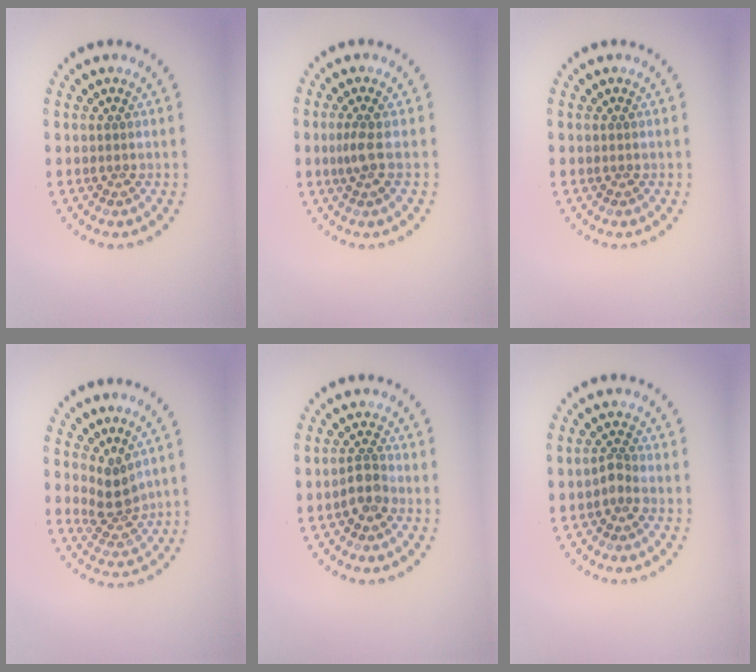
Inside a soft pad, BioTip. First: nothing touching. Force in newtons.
{"total": 1.8, "press": 1.4, "slide": 1.2}
{"total": 0.0}
{"total": 2.7, "press": 1.9, "slide": 1.9}
{"total": 2.1, "press": 1.8, "slide": 1.0}
{"total": 1.3, "press": 1.0, "slide": 0.7}